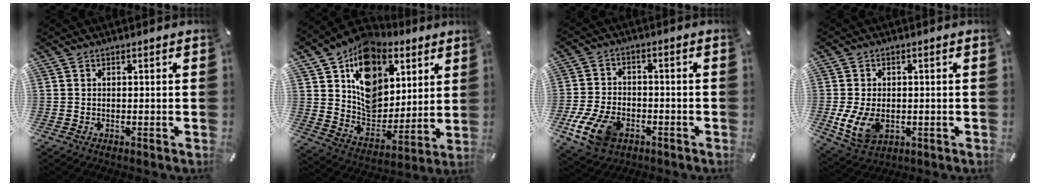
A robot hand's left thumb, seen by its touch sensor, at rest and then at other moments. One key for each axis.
{"total": 14.9, "fx": 7.0, "fy": 11.6, "fz": 6.2, "tx": -0.099, "ty": -0.050, "tz": 0.128}
{"total": 10.7, "fx": -4.6, "fy": 7.0, "fz": 6.7, "tx": -0.141, "ty": 0.011, "tz": -0.083}
{"total": 8.4, "fx": -1.3, "fy": 5.9, "fz": 5.8, "tx": -0.134, "ty": -0.004, "tz": -0.024}